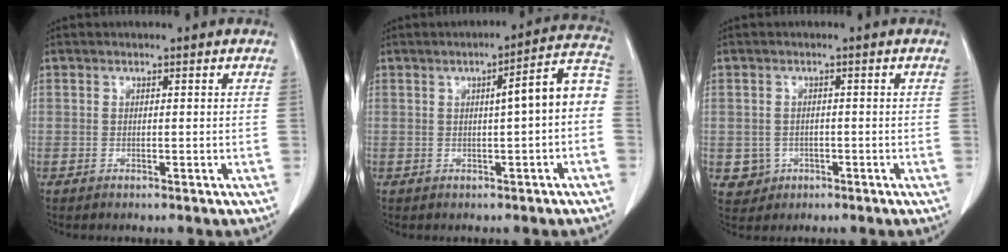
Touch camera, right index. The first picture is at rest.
{"total": 7.8, "force": [0.1, 0.6, 7.8], "torque": [-0.096, 0.026, -0.005]}
{"total": 3.6, "force": [-0.8, 3.5, 0.3], "torque": [0.003, 0.008, -0.005]}